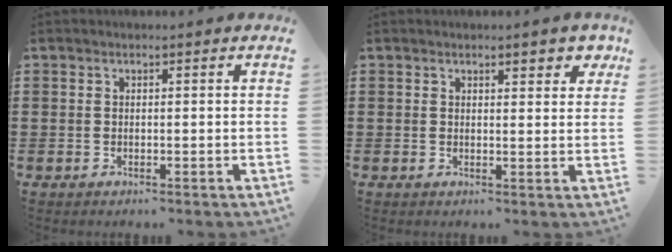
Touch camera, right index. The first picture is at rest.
{"total": 2.5, "force": [1.8, 0.8, 1.5], "torque": [-0.018, 0.001, 0.028]}